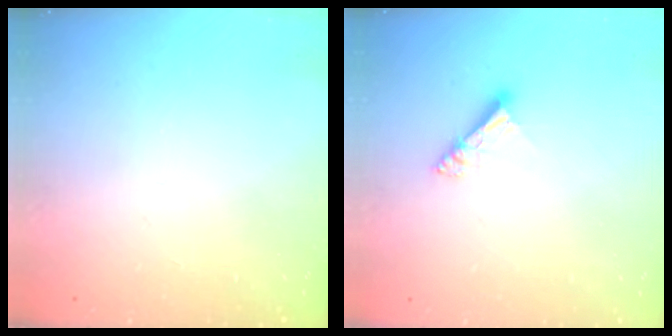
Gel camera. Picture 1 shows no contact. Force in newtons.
{"total": 5.5, "press": 5.5, "slide": 0.1}